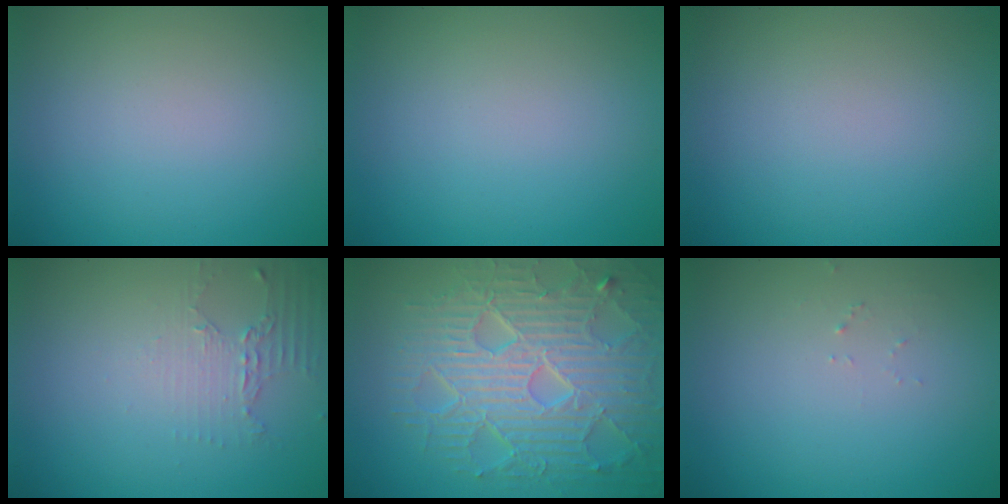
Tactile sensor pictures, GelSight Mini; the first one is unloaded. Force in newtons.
{"total": 0.0}
{"total": 0.0}
{"total": 2.1, "press": 1.5, "slide": 1.4}
{"total": 9.3, "press": 6.6, "slide": 6.6}
{"total": 0.7, "press": 0.7, "slide": 0.1}